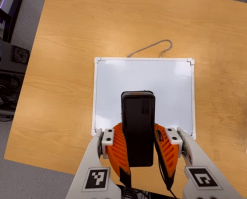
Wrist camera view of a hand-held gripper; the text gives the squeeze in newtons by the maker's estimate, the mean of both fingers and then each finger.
{"total": 9.5, "left": 8.4, "right": 10.7}